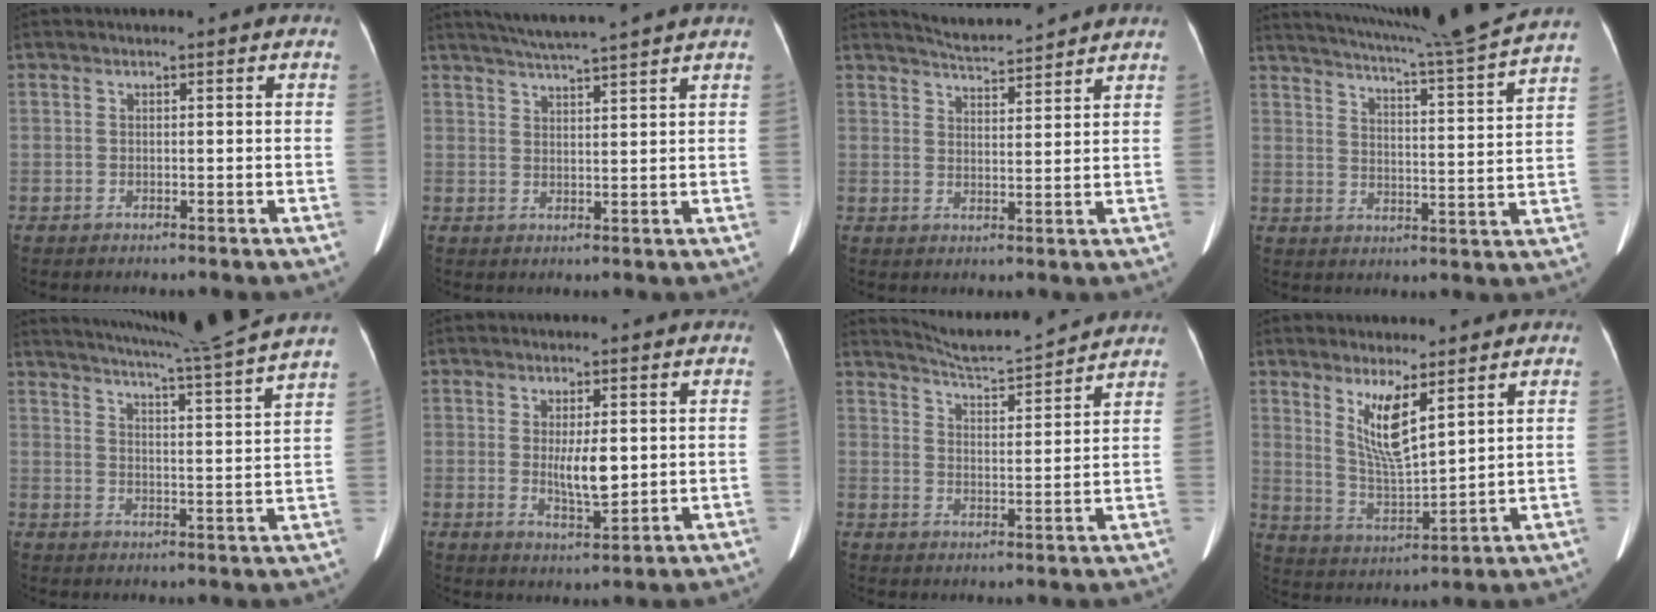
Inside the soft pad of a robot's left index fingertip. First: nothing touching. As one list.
[{"total": 8.9, "force": [7.9, -1.3, 3.9], "torque": [-0.067, 0.018, 0.117]}, {"total": 6.9, "force": [6.7, -0.3, 1.2], "torque": [-0.034, 0.012, 0.106]}, {"total": 18.8, "force": [17.0, -2.7, 7.4], "torque": [-0.135, -0.051, 0.222]}, {"total": 18.6, "force": [16.7, -3.2, 7.5], "torque": [-0.133, -0.051, 0.213]}, {"total": 4.9, "force": [0.5, 1.2, 4.7], "torque": [-0.081, -0.010, 0.011]}, {"total": 11.1, "force": [10.8, -0.6, 2.4], "torque": [-0.055, 0.009, 0.162]}, {"total": 8.0, "force": [4.4, 1.3, 6.5], "torque": [-0.129, -0.017, 0.092]}]